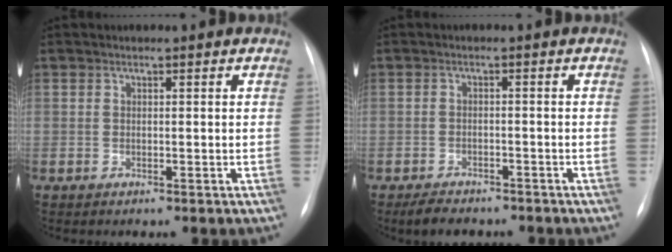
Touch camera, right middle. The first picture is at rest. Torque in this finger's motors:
{"motor_torque": [0.07, -0.07, 0.02, 0.03]}